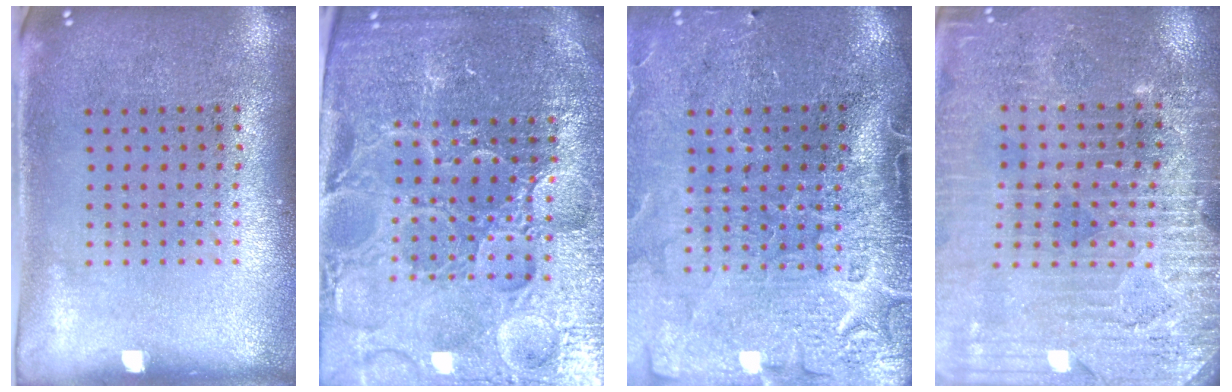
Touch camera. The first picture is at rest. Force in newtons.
{"total": 5.7, "press": 5.2, "slide": 2.4}
{"total": 4.4, "press": 3.7, "slide": 2.4}
{"total": 3.4, "press": 3.4, "slide": 0.1}